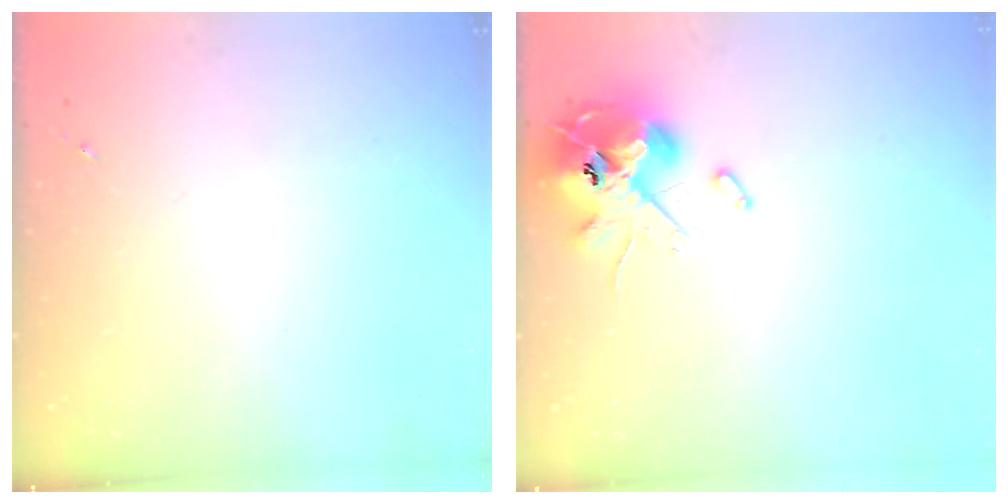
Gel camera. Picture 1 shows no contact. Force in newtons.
{"total": 13.1, "press": 12.9, "slide": 2.1}